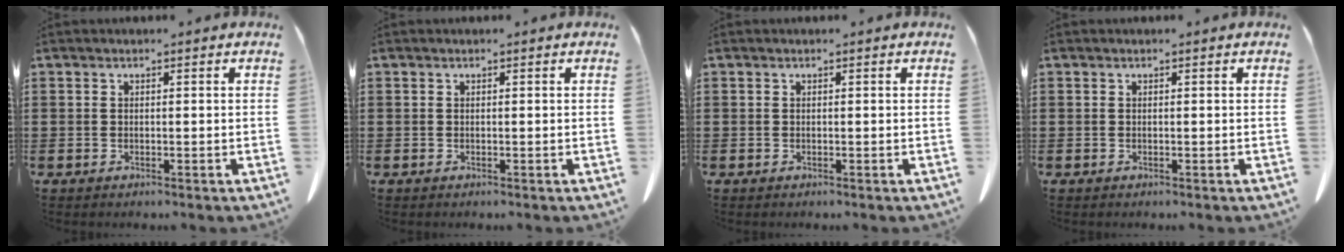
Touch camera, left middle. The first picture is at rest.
{"total": 0.0}
{"total": 0.0}
{"total": 0.0}